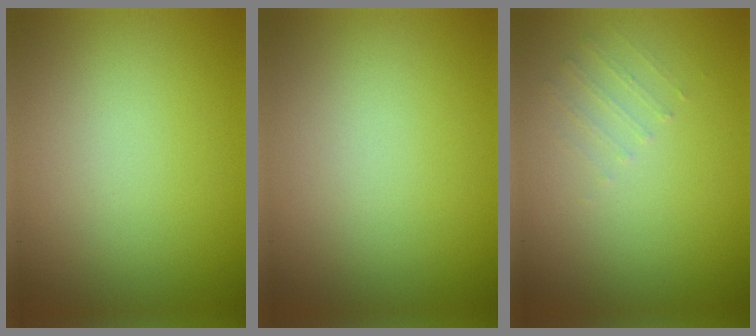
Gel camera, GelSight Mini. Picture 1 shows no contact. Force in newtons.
{"total": 0.0}
{"total": 0.6, "press": 0.5, "slide": 0.4}